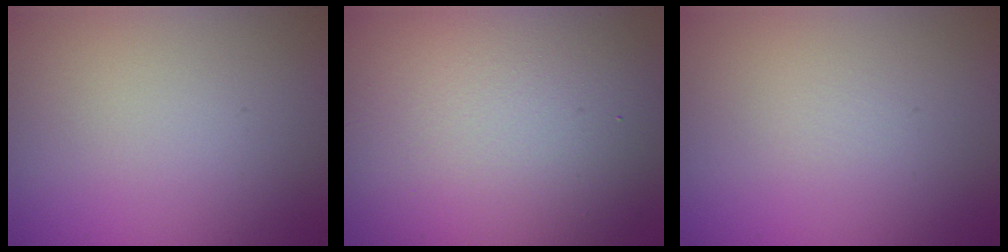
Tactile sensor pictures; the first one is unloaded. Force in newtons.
{"total": 14.6, "press": 14.5, "slide": 1.1}
{"total": 0.0}